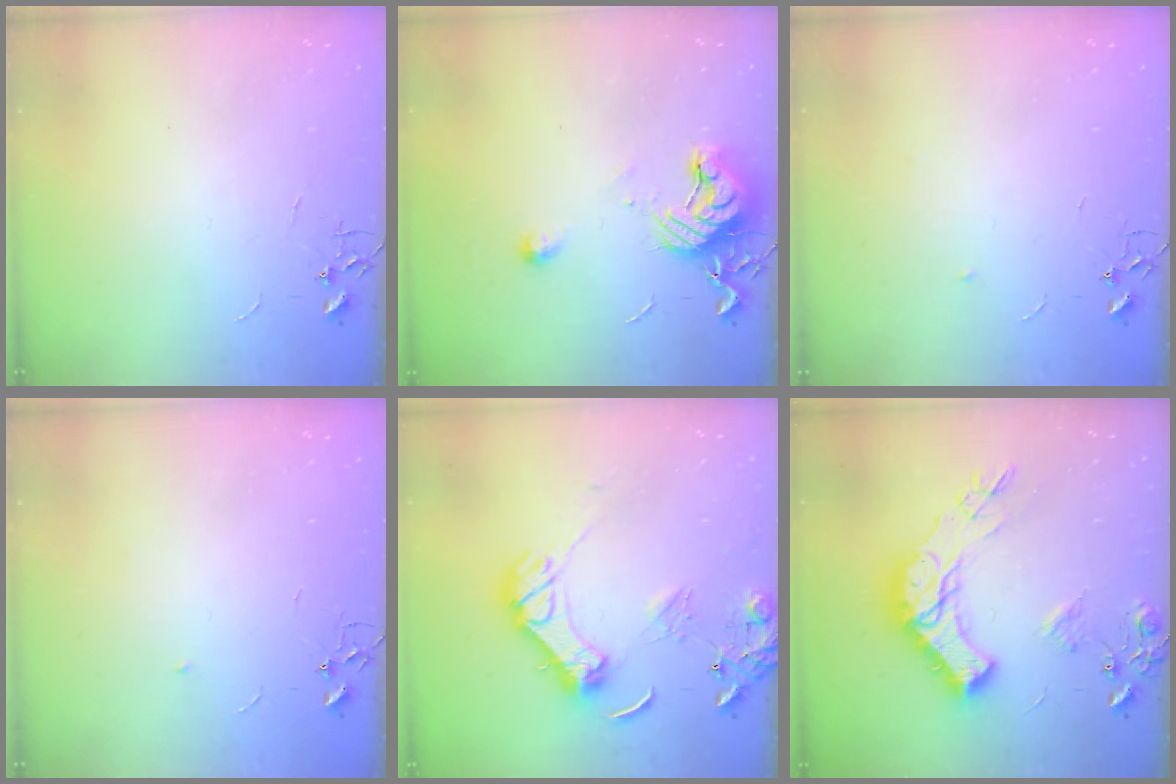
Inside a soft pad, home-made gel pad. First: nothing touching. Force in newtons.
{"total": 11.6, "press": 11.6, "slide": 0.7}
{"total": 4.0, "press": 3.9, "slide": 0.9}
{"total": 4.0, "press": 3.9, "slide": 0.9}
{"total": 14.4, "press": 14.3, "slide": 1.6}
{"total": 23.2, "press": 23.0, "slide": 3.0}